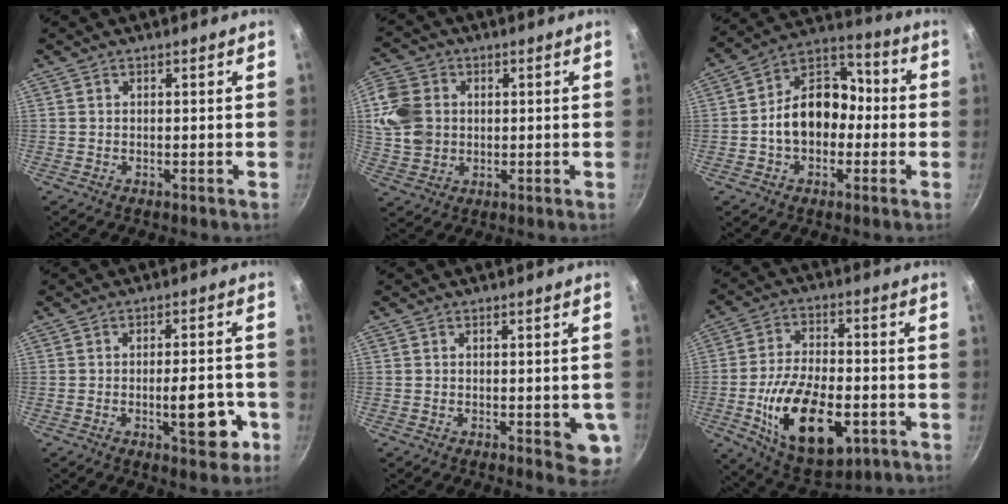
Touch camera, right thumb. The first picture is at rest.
{"total": 10.3, "force": [1.4, 8.6, 5.5], "torque": [-0.086, -0.003, 0.024]}
{"total": 14.4, "force": [-1.6, 10.6, 9.5], "torque": [-0.105, 0.050, -0.042]}
{"total": 9.4, "force": [-3.1, 3.8, 8.1], "torque": [-0.081, 0.016, -0.040]}
{"total": 6.2, "force": [-1.4, 2.5, 5.5], "torque": [-0.046, -0.004, -0.017]}
{"total": 19.8, "force": [-5.7, 10.5, 15.8], "torque": [-0.258, 0.015, -0.087]}